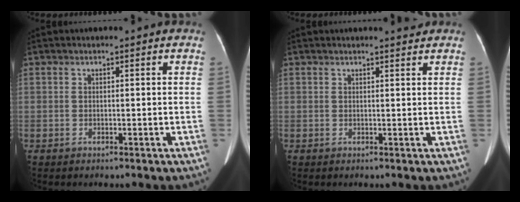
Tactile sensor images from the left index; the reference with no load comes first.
{"total": 1.6, "force": [1.5, -0.1, 0.3], "torque": [-0.006, -0.001, 0.020]}